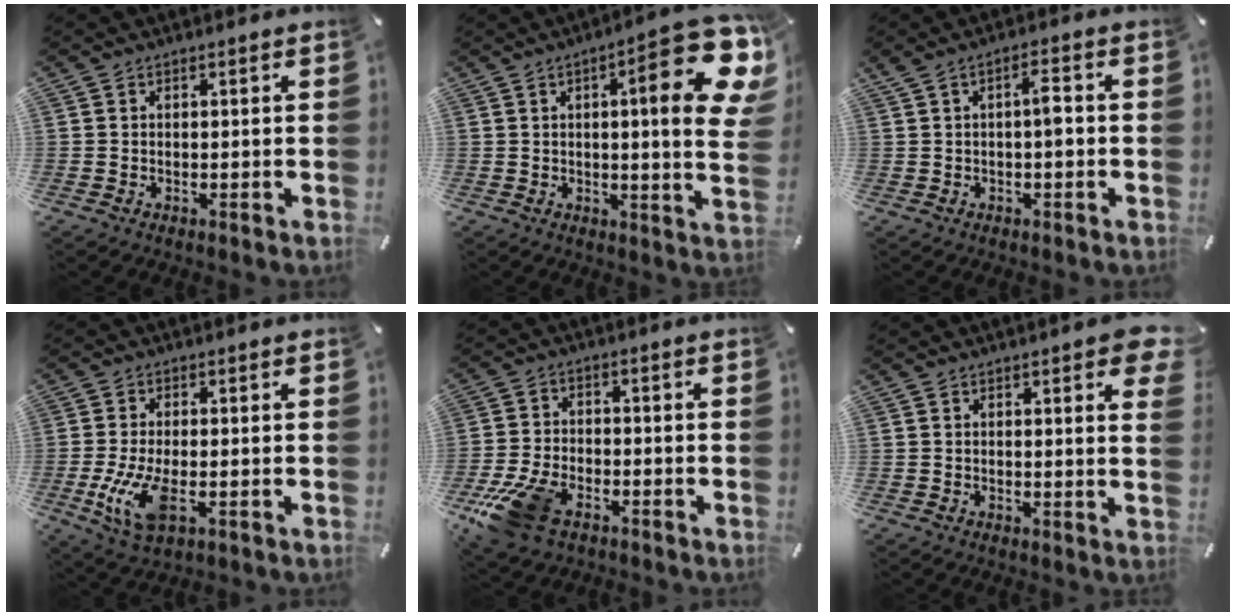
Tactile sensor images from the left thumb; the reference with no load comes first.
{"total": 21.0, "force": [7.3, 4.9, 19.0], "torque": [-0.252, -0.050, 0.100]}
{"total": 4.3, "force": [-0.2, 1.5, 4.1], "torque": [-0.076, 0.012, -0.006]}
{"total": 9.0, "force": [-1.8, 3.8, 8.0], "torque": [-0.180, -0.017, -0.030]}
{"total": 11.8, "force": [-6.7, 6.7, 7.1], "torque": [-0.151, 0.023, -0.122]}
{"total": 4.4, "force": [2.5, 1.1, 3.5], "torque": [-0.050, -0.013, 0.039]}